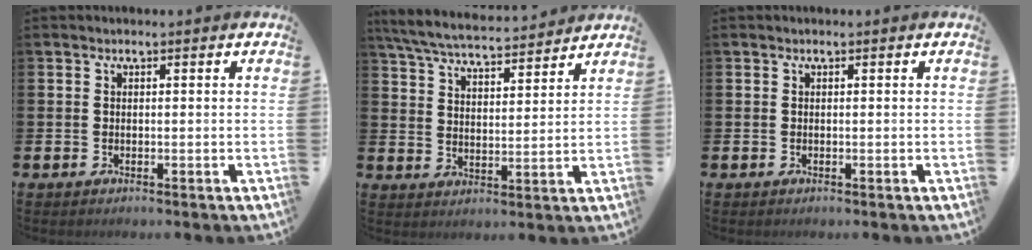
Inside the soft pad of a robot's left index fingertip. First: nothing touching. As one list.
[{"total": 6.4, "force": [6.1, 0.8, 1.6], "torque": [-0.059, -0.036, 0.108]}, {"total": 0.0}]